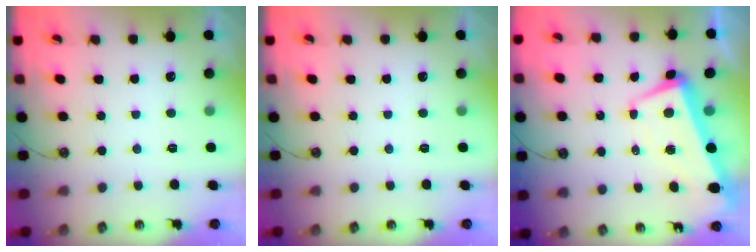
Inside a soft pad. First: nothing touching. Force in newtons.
{"total": 0.0}
{"total": 3.6, "press": 2.9, "slide": 2.1}